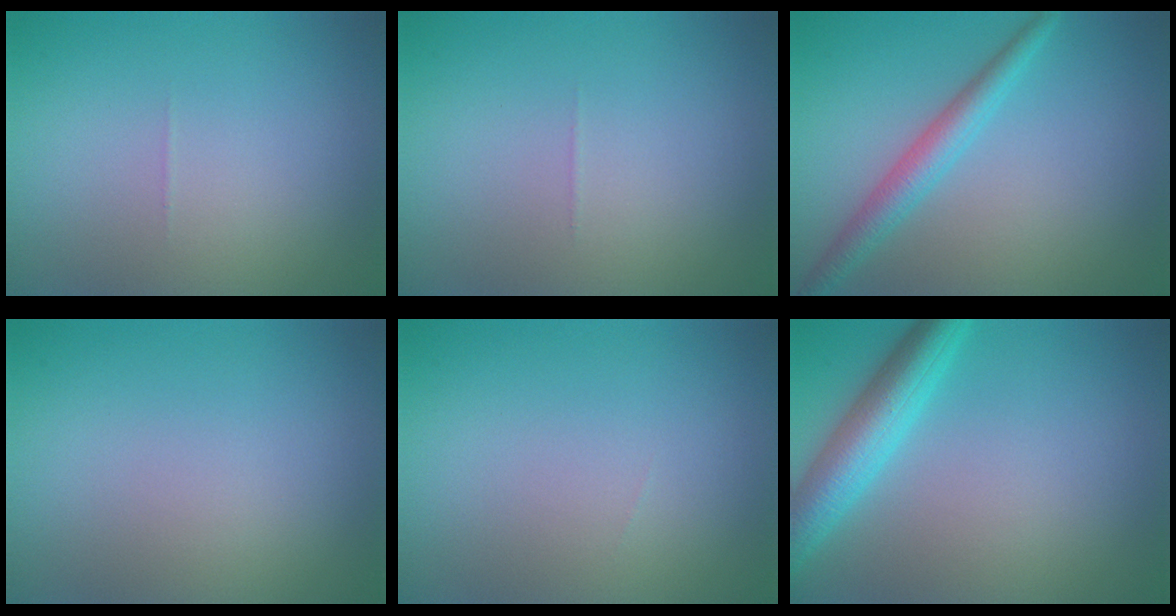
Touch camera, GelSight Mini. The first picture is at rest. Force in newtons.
{"total": 0.0}
{"total": 3.0, "press": 3.0, "slide": 0.1}
{"total": 0.0}
{"total": 0.0}
{"total": 4.8, "press": 4.8, "slide": 0.1}